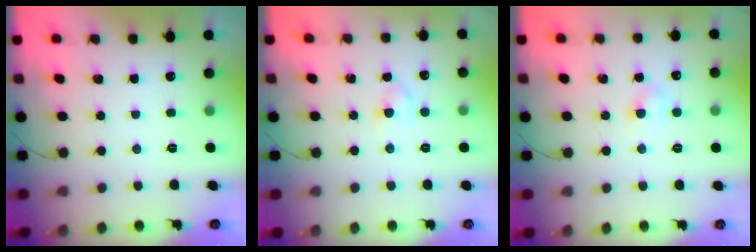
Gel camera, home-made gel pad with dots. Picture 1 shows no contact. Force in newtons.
{"total": 3.0, "press": 2.7, "slide": 1.2}
{"total": 2.9, "press": 2.8, "slide": 1.0}